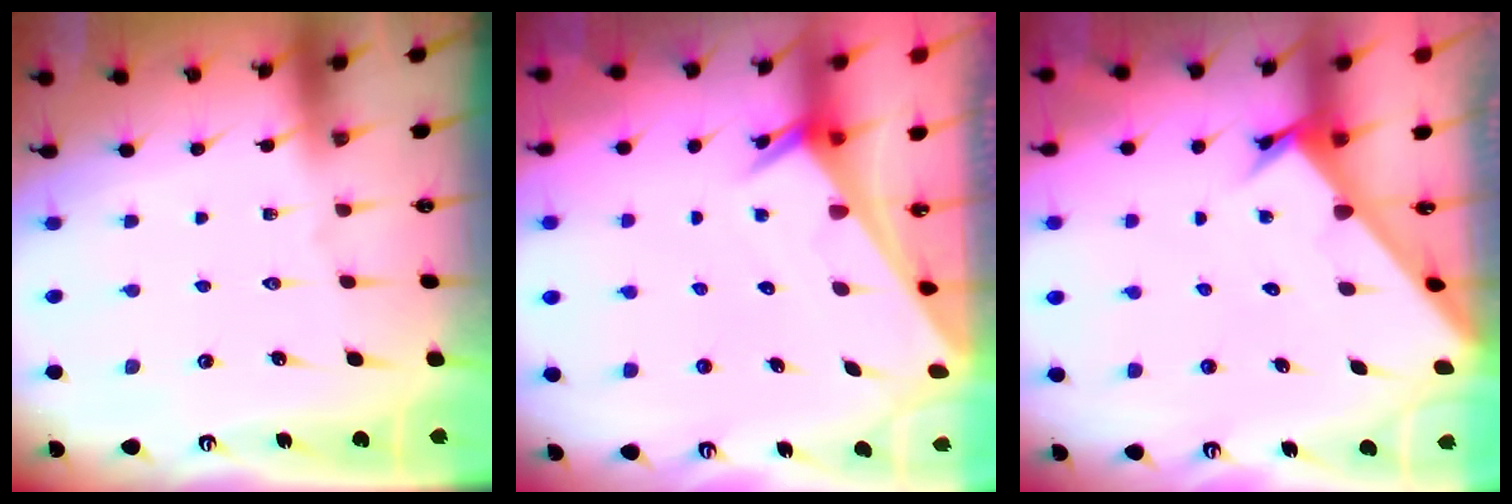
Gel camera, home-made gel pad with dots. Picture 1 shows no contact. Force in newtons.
{"total": 2.5, "press": 2.5, "slide": 0.1}
{"total": 2.1, "press": 2.1, "slide": 0.2}